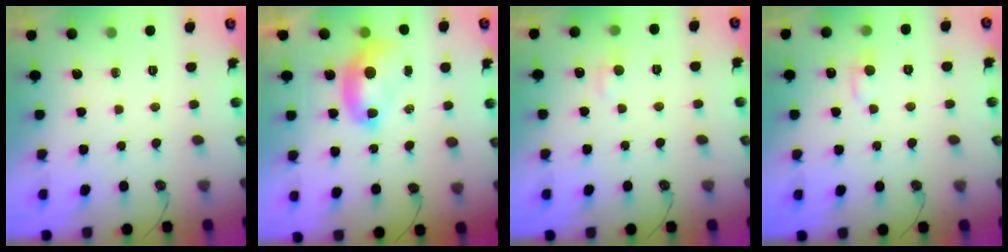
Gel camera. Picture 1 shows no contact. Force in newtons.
{"total": 2.5, "press": 2.5, "slide": 0.1}
{"total": 1.4, "press": 1.2, "slide": 0.7}
{"total": 1.0, "press": 0.4, "slide": 0.9}